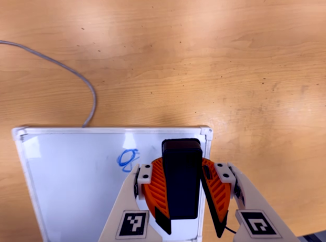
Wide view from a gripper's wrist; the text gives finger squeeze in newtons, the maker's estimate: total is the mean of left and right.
{"total": 10.0, "left": 9.6, "right": 10.4}